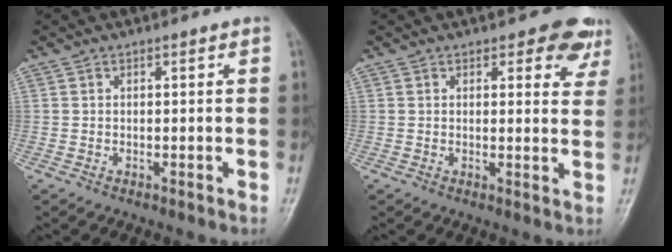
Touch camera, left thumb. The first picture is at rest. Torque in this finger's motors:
{"motor_torque": [0.10, 0.18, -0.11, -0.19, 0.07]}